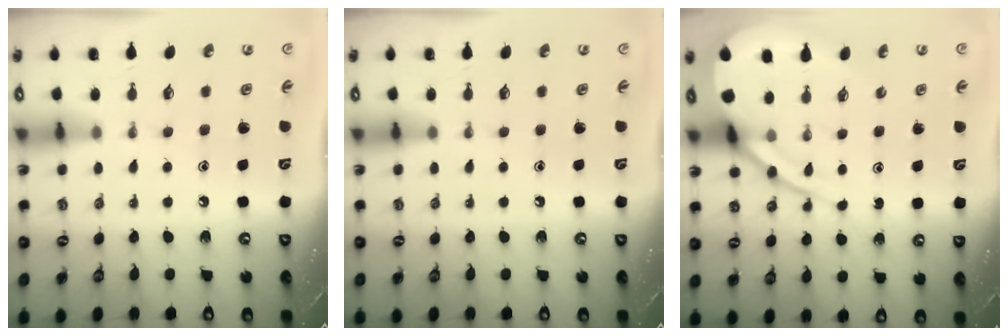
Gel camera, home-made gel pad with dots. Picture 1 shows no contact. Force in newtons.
{"total": 0.0}
{"total": 11.3, "press": 11.3, "slide": 1.0}